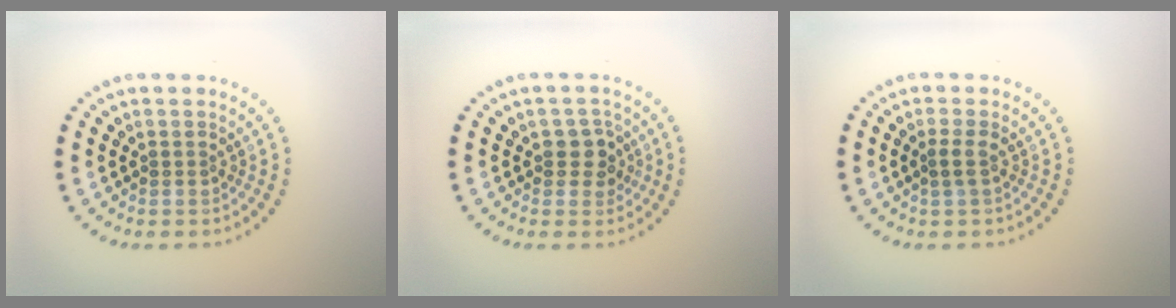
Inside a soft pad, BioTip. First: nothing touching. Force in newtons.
{"total": 2.3, "press": 2.1, "slide": 1.0}
{"total": 1.1, "press": 0.8, "slide": 0.7}